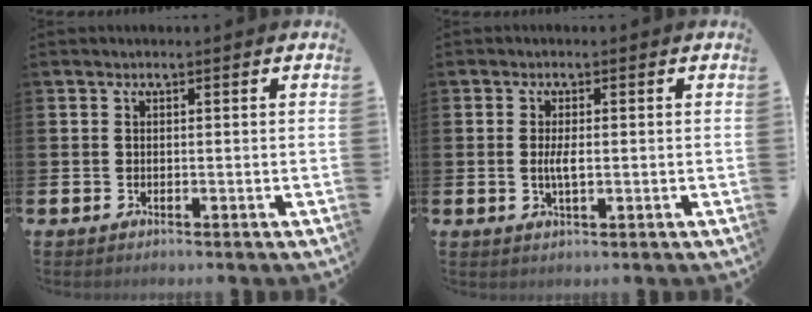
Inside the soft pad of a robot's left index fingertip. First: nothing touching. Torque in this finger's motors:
{"motor_torque": [0.74, 0.53, 0.37, 0.13]}